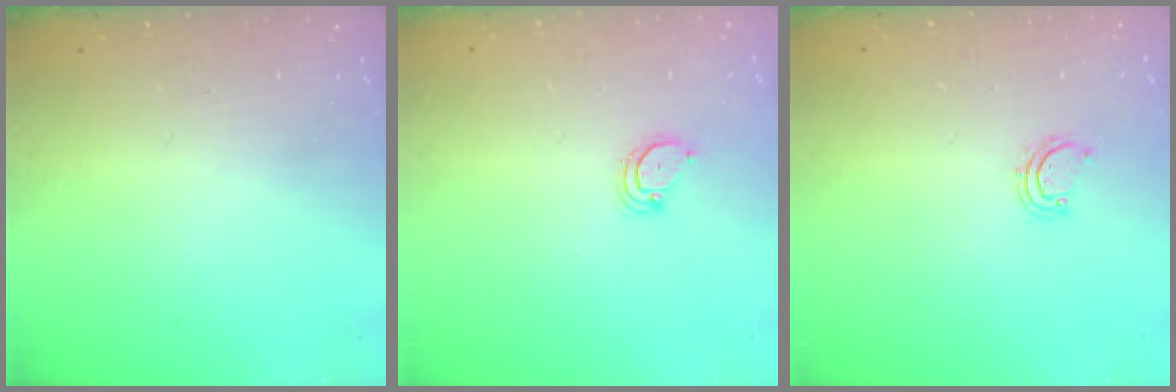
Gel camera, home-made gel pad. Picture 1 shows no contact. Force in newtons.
{"total": 3.0, "press": 3.0, "slide": 0.2}
{"total": 2.9, "press": 2.9, "slide": 0.3}